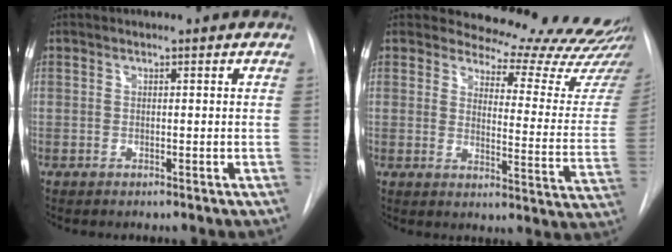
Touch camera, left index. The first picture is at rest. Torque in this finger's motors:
{"motor_torque": [0.89, -1.25, 0.12, -0.06]}